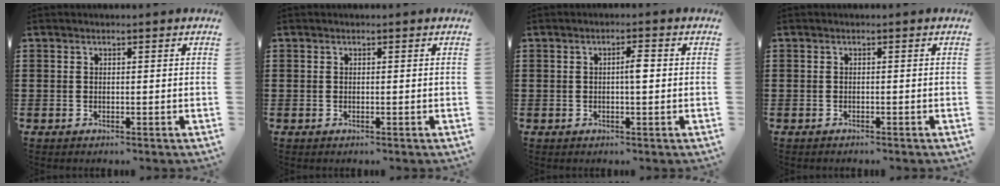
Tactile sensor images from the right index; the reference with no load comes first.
{"total": 0.0}
{"total": 2.5, "force": [0.0, 0.4, 2.5], "torque": [-0.046, -0.001, -0.001]}
{"total": 0.5, "force": [-0.5, 0.1, 0.1], "torque": [-0.003, -0.001, -0.011]}